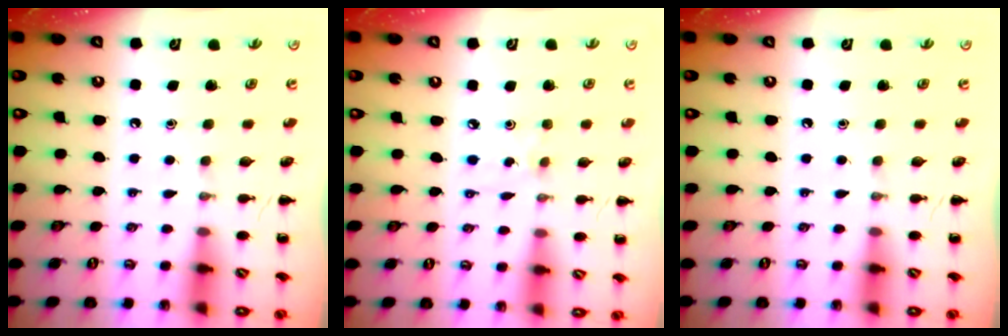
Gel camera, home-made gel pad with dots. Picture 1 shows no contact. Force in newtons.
{"total": 2.1, "press": 2.0, "slide": 0.4}
{"total": 0.0}